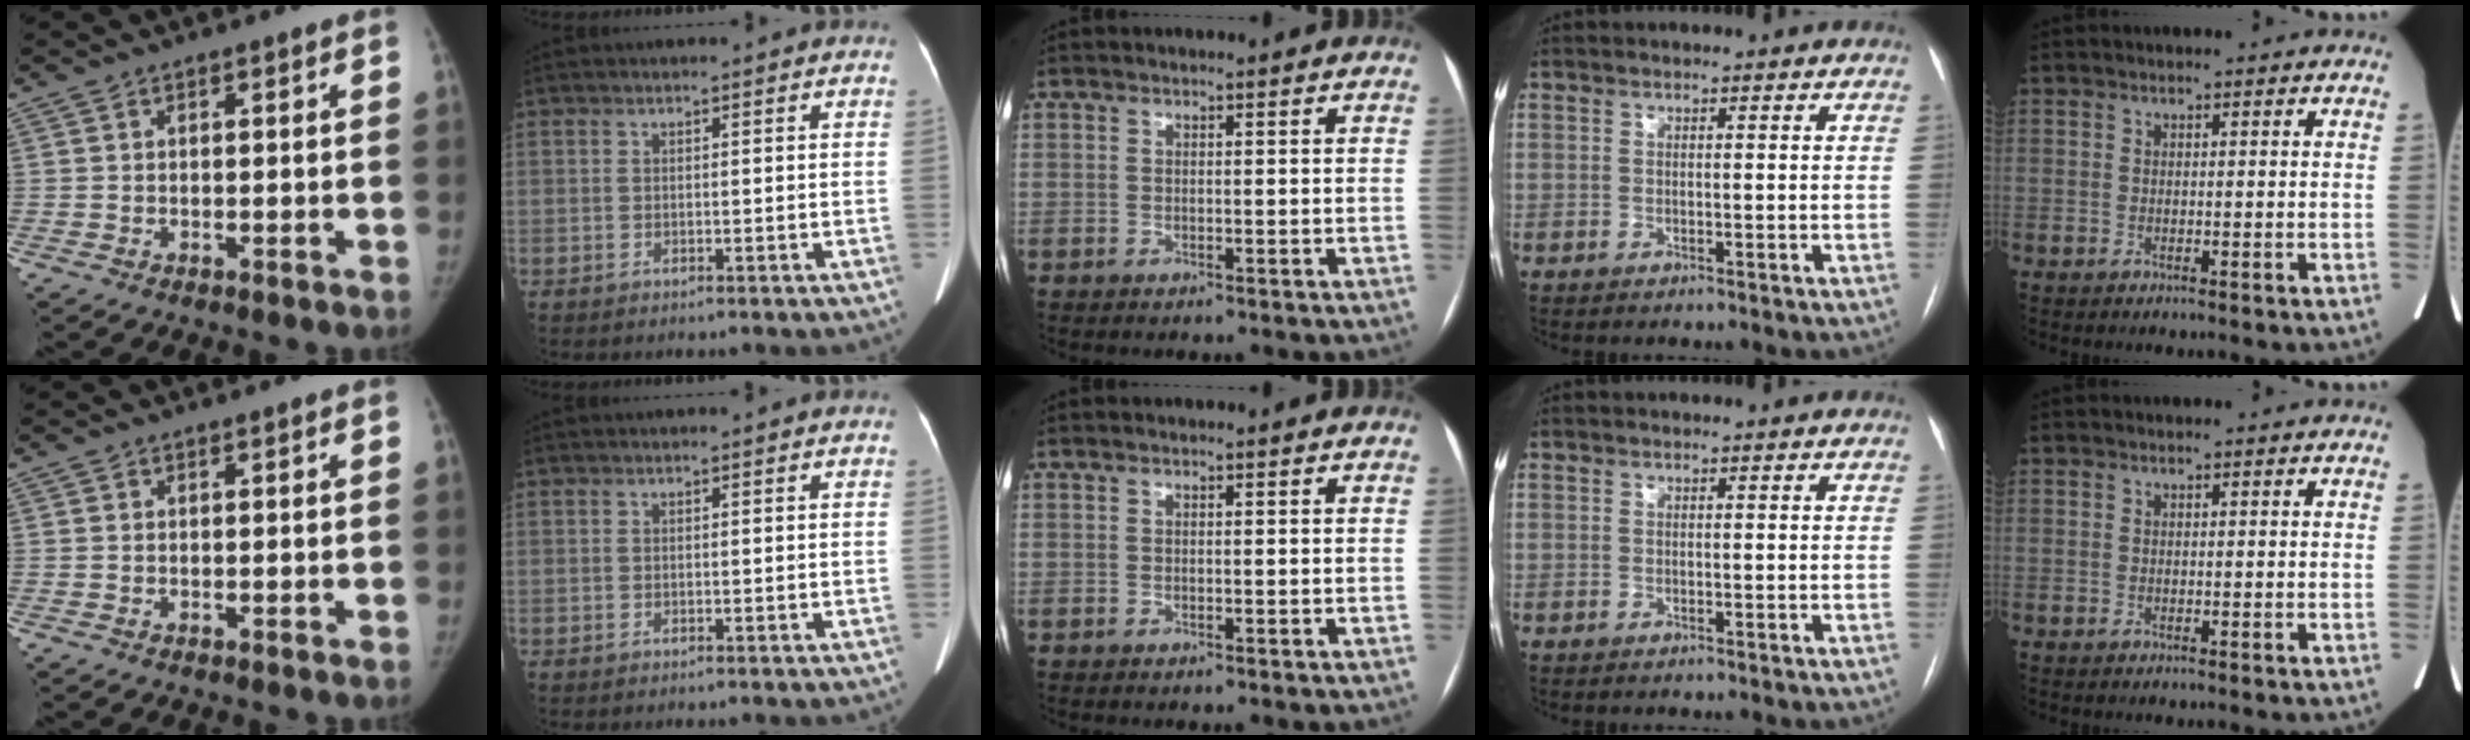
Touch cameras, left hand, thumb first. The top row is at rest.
{}